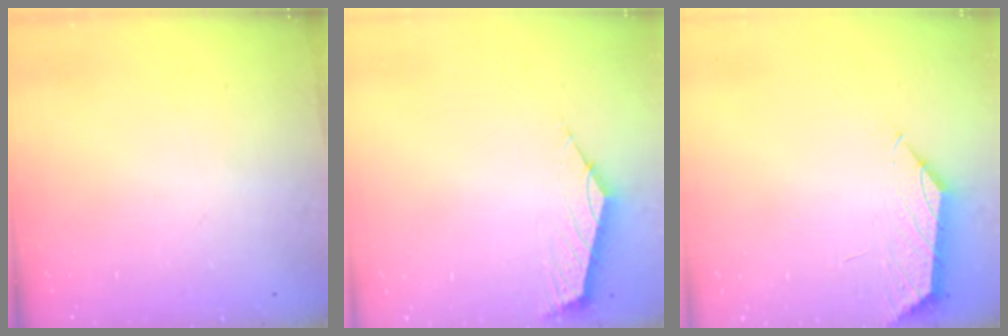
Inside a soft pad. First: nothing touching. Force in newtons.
{"total": 2.4, "press": 2.3, "slide": 0.6}
{"total": 1.4, "press": 1.3, "slide": 0.5}